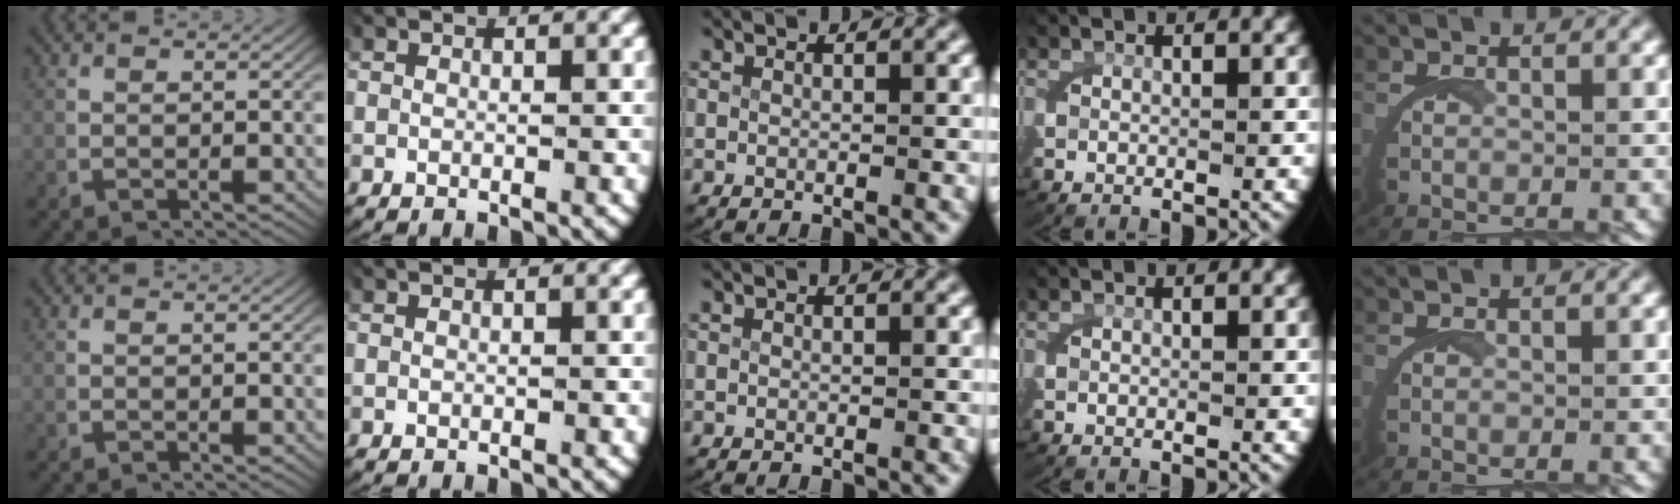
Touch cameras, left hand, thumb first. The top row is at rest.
{}